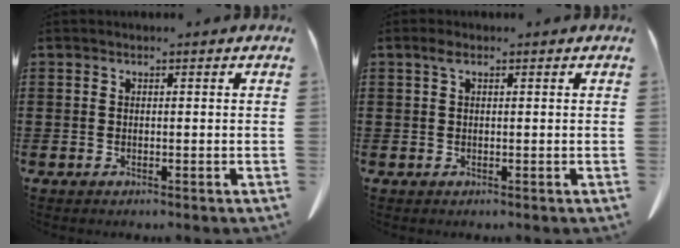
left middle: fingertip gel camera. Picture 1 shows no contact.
{"total": 1.4, "force": [0.6, 0.6, 1.1], "torque": [-0.025, 0.004, 0.010]}